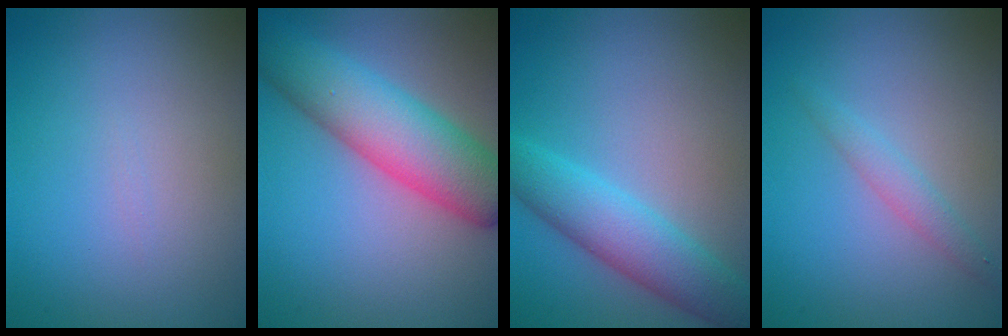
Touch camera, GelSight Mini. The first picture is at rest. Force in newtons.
{"total": 8.3, "press": 8.3, "slide": 0.0}
{"total": 5.4, "press": 5.4, "slide": 0.1}
{"total": 1.6, "press": 1.6, "slide": 0.0}